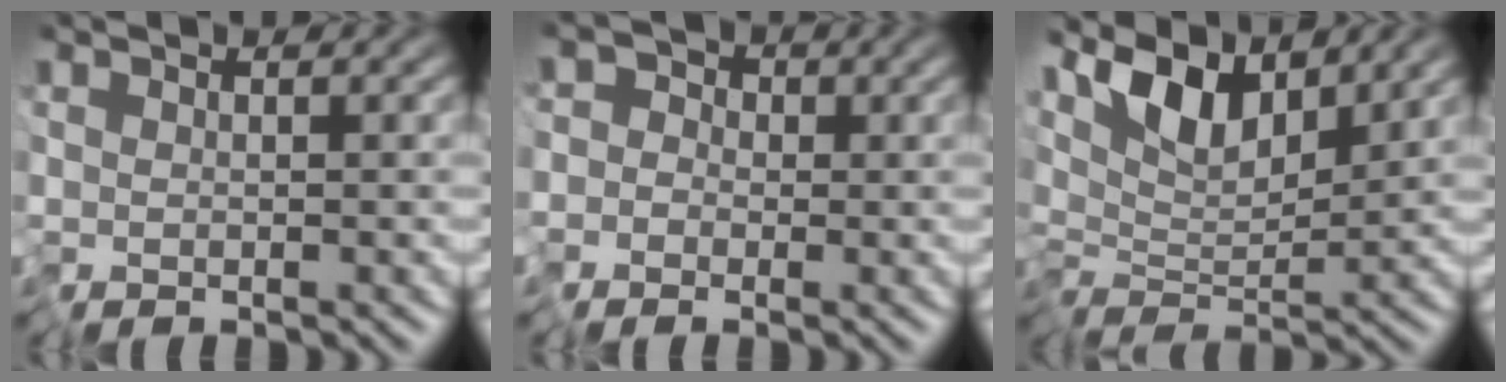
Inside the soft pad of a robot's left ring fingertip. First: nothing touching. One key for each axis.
{"total": 2.9, "fx": -1.3, "fy": 2.6, "fz": 0.5, "tx": 0.020, "ty": 0.015, "tz": -0.041}
{"total": 4.3, "fx": 3.0, "fy": 1.2, "fz": 2.7, "tx": -0.053, "ty": -0.003, "tz": 0.046}